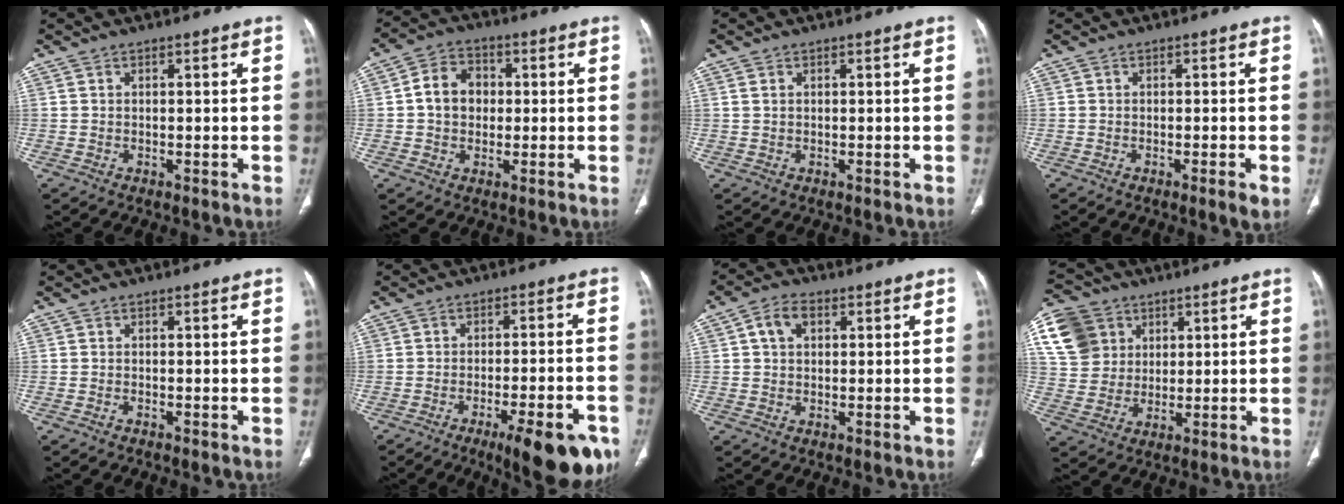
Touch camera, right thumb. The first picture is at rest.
{"total": 7.7, "force": [0.4, 6.3, 4.5], "torque": [-0.054, 0.016, 0.000]}
{"total": 0.9, "force": [0.3, 0.6, 0.6], "torque": [-0.012, 0.002, 0.007]}
{"total": 2.3, "force": [-0.9, 0.2, 2.1], "torque": [-0.033, -0.005, -0.015]}
{"total": 0.0}
{"total": 14.7, "force": [-8.3, 4.0, 11.5], "torque": [-0.110, 0.039, -0.111]}
{"total": 4.7, "force": [1.4, 3.3, 3.1], "torque": [-0.050, 0.009, 0.023]}
{"total": 13.9, "force": [5.2, 11.7, 5.4], "torque": [-0.091, 0.011, 0.098]}